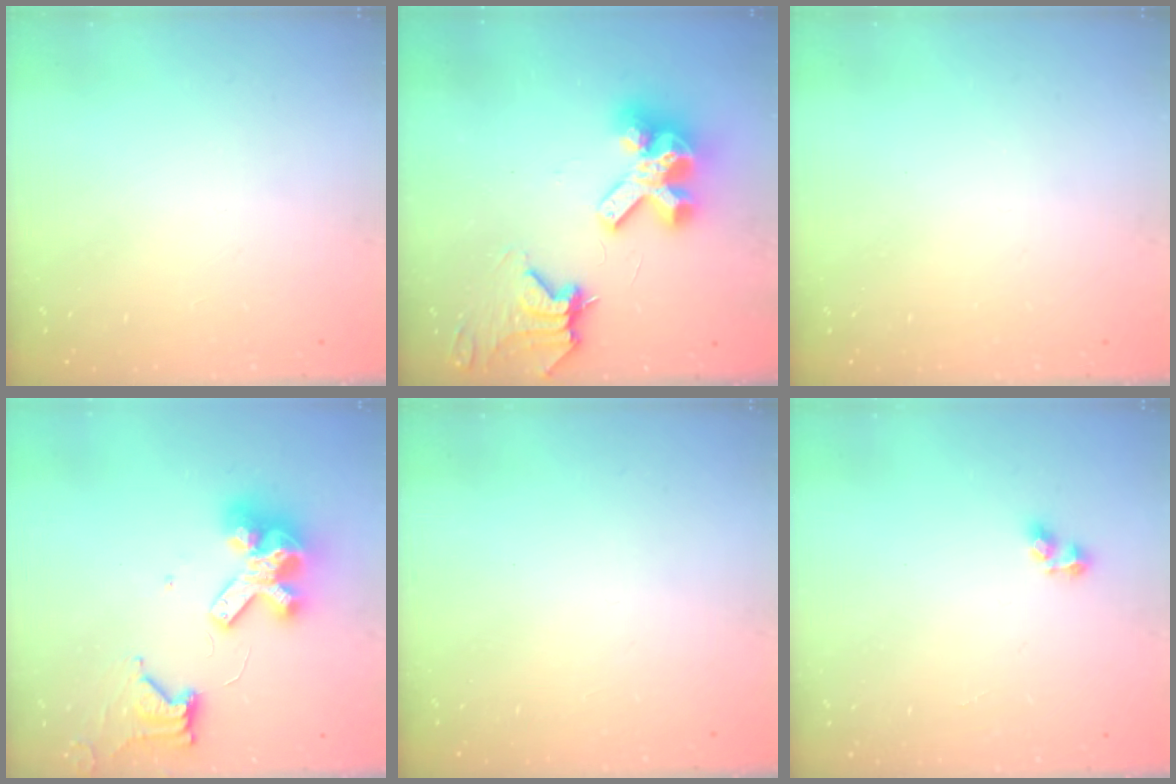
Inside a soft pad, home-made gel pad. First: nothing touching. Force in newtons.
{"total": 13.9, "press": 13.8, "slide": 1.6}
{"total": 0.0}
{"total": 12.9, "press": 12.8, "slide": 1.6}
{"total": 0.0}
{"total": 3.6, "press": 3.6, "slide": 0.4}